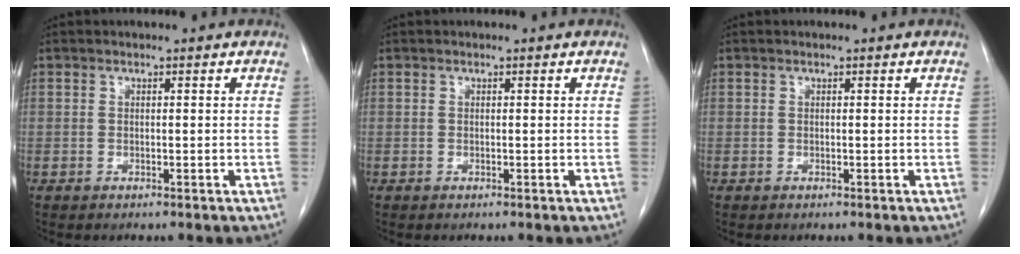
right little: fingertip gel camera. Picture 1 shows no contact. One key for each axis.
{"total": 0.0}
{"total": 0.0}